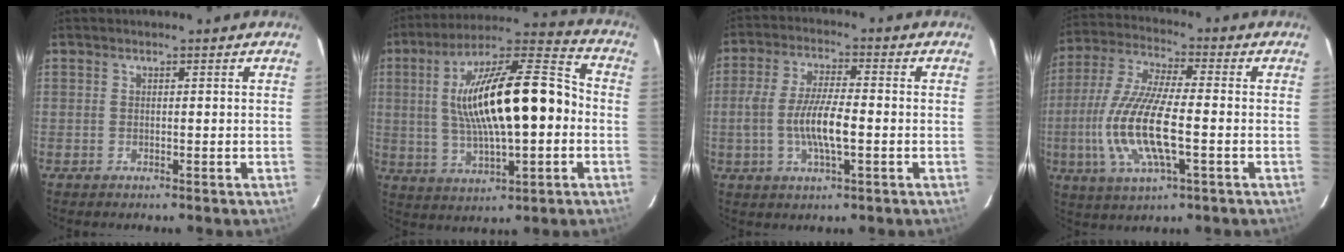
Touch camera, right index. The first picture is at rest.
{"total": 21.4, "force": [0.1, 6.6, 20.4], "torque": [-0.354, 0.025, 0.006]}
{"total": 9.0, "force": [-1.8, 2.2, 8.5], "torque": [-0.168, 0.000, -0.035]}
{"total": 15.4, "force": [-3.1, 4.1, 14.5], "torque": [-0.302, -0.009, -0.060]}